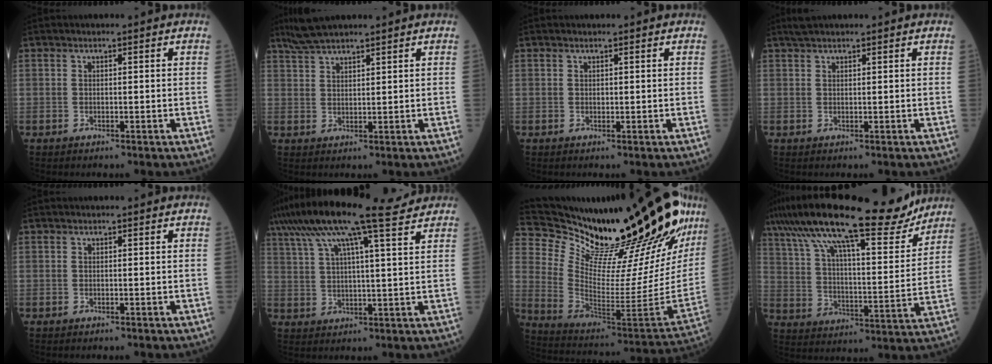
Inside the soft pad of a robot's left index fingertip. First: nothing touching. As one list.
[{"total": 5.1, "force": [4.5, 0.4, 2.4], "torque": [-0.056, 0.025, 0.093]}, {"total": 0.5, "force": [0.3, 0.3, 0.2], "torque": [-0.005, 0.000, 0.004]}, {"total": 2.0, "force": [1.8, 0.2, 0.9], "torque": [-0.019, 0.019, 0.034]}, {"total": 0.0}, {"total": 18.9, "force": [14.9, 1.2, 11.6], "torque": [-0.224, 0.043, 0.232]}, {"total": 35.5, "force": [29.1, 5.0, 19.7], "torque": [-0.312, -0.118, 0.414]}, {"total": 26.2, "force": [21.0, 4.5, 15.1], "torque": [-0.271, 0.029, 0.316]}]